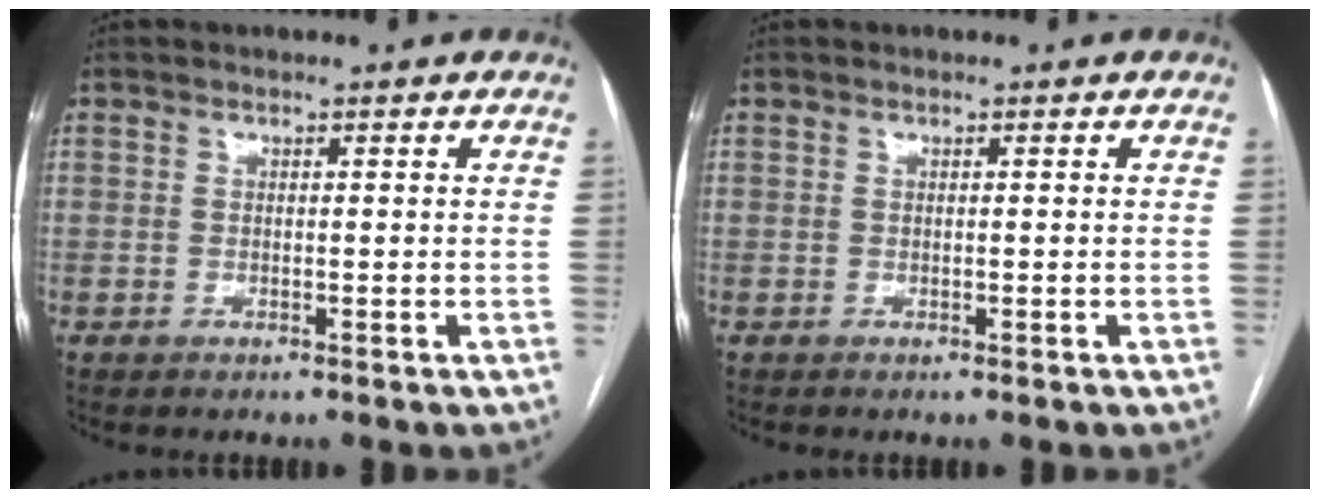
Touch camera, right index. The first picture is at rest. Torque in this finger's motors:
{"motor_torque": [-0.02, -0.05, 0.04, 0.01]}